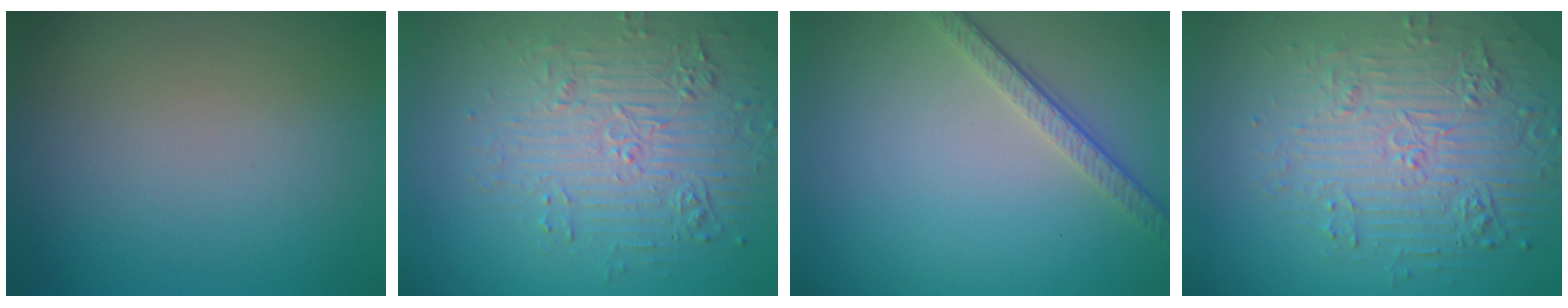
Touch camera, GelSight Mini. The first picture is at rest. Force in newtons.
{"total": 4.8, "press": 4.2, "slide": 2.4}
{"total": 3.1, "press": 2.3, "slide": 2.1}
{"total": 6.4, "press": 5.1, "slide": 4.0}